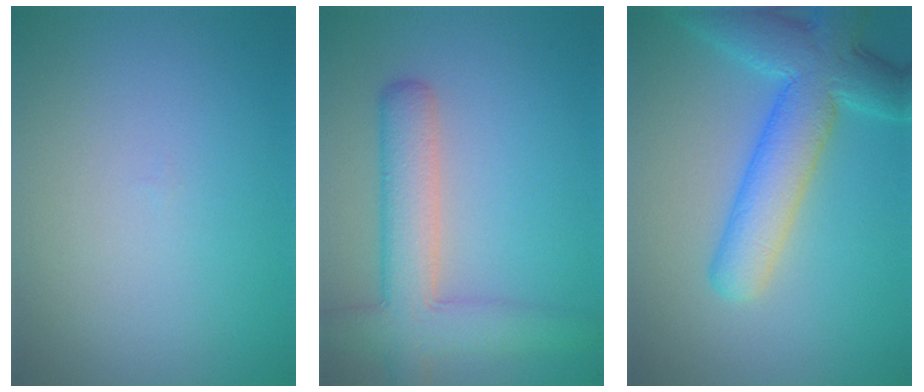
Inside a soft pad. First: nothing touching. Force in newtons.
{"total": 6.0, "press": 6.0, "slide": 0.5}
{"total": 7.7, "press": 7.7, "slide": 0.4}